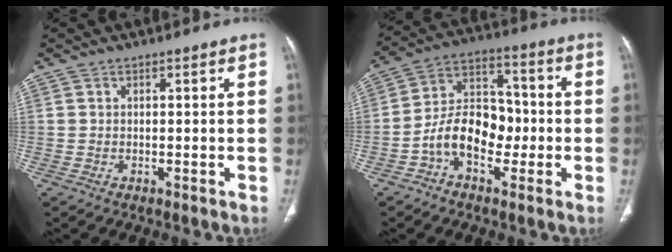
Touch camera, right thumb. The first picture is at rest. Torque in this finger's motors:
{"motor_torque": [1.33, 1.24, 0.11, -0.12, 0.07]}